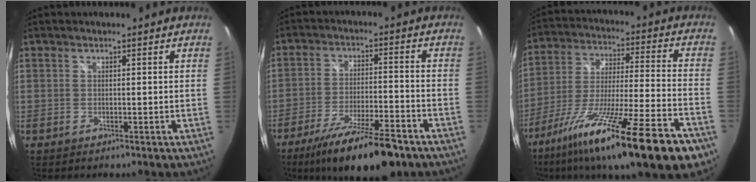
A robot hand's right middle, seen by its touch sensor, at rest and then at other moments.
{"total": 16.0, "force": [-11.9, 3.2, 10.1], "torque": [-0.194, -0.026, -0.193]}
{"total": 26.7, "force": [-17.4, 2.6, 20.2], "torque": [-0.346, -0.076, -0.283]}